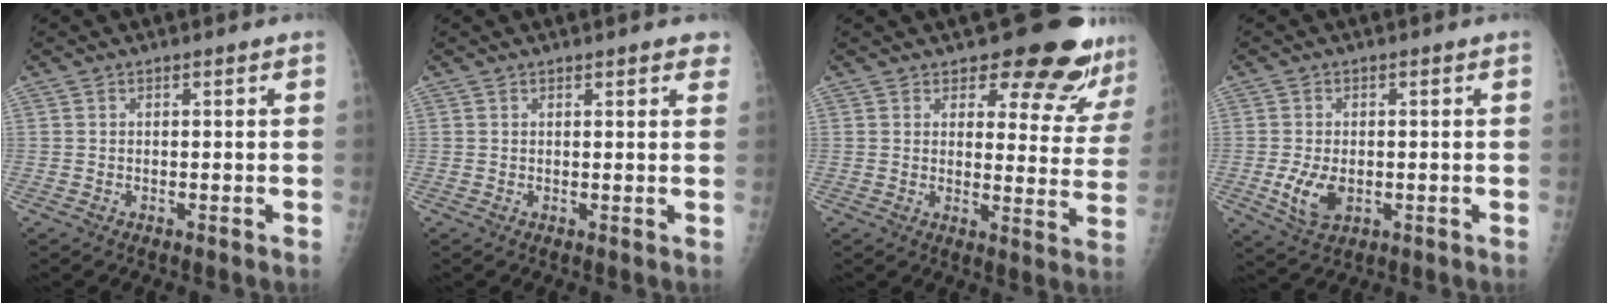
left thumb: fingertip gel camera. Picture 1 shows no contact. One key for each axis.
{"total": 3.4, "fx": 2.4, "fy": 0.9, "fz": 2.2, "tx": -0.010, "ty": 0.000, "tz": 0.027}
{"total": 14.4, "fx": 12.1, "fy": 4.9, "fz": 6.2, "tx": -0.028, "ty": -0.090, "tz": 0.133}
{"total": 6.0, "fx": -1.1, "fy": 3.7, "fz": 4.6, "tx": -0.086, "ty": -0.009, "tz": -0.013}